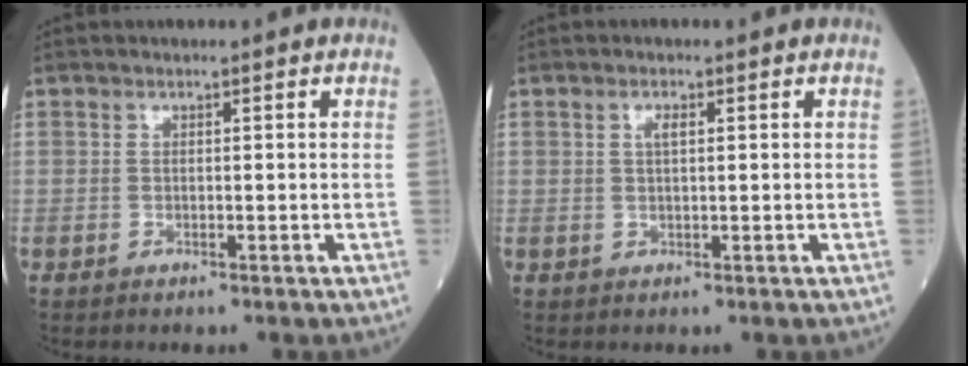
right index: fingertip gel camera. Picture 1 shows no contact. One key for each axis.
{"total": 1.4, "fx": 0.5, "fy": 0.4, "fz": 1.3, "tx": -0.025, "ty": 0.002, "tz": 0.009}